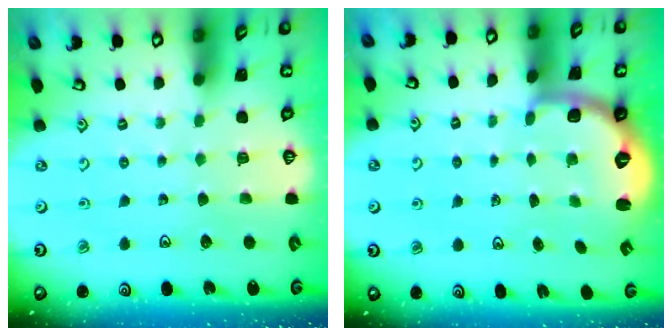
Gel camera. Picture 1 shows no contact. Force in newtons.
{"total": 2.6, "press": 1.5, "slide": 2.1}